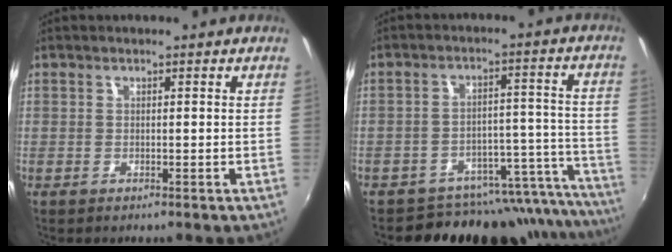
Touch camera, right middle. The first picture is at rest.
{"total": 20.6, "force": [-18.5, 7.0, 5.8], "torque": [-0.053, 0.036, -0.242]}